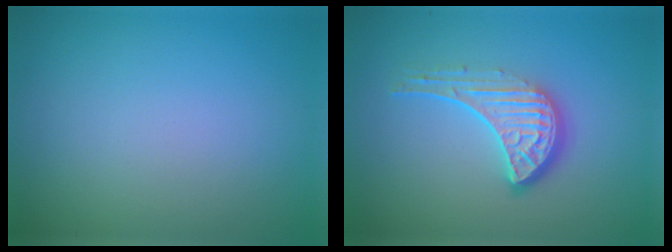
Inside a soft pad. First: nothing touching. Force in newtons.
{"total": 4.6, "press": 3.3, "slide": 3.2}